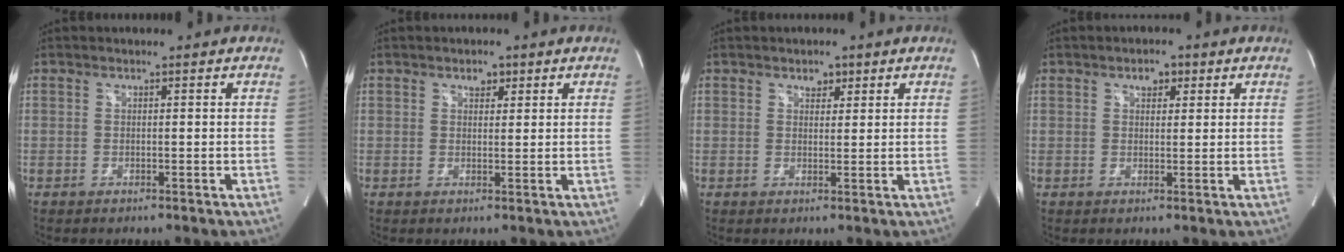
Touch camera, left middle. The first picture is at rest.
{"total": 1.8, "force": [1.1, 1.0, 0.9], "torque": [-0.014, 0.003, 0.017]}
{"total": 1.9, "force": [1.2, 1.2, 0.8], "torque": [-0.010, 0.002, 0.018]}
{"total": 2.4, "force": [1.3, 1.4, 1.5], "torque": [-0.023, 0.007, 0.021]}